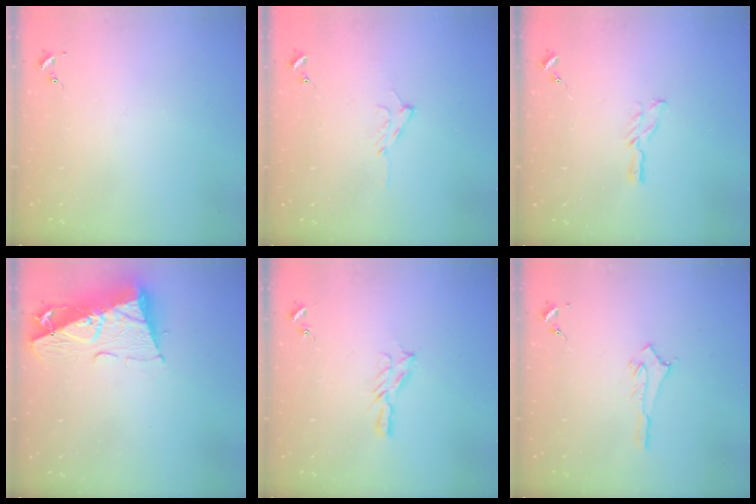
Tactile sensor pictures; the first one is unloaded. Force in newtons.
{"total": 7.4, "press": 7.3, "slide": 0.8}
{"total": 6.2, "press": 6.2, "slide": 0.5}
{"total": 12.5, "press": 12.4, "slide": 1.3}
{"total": 4.7, "press": 4.7, "slide": 0.5}
{"total": 2.8, "press": 2.8, "slide": 0.3}